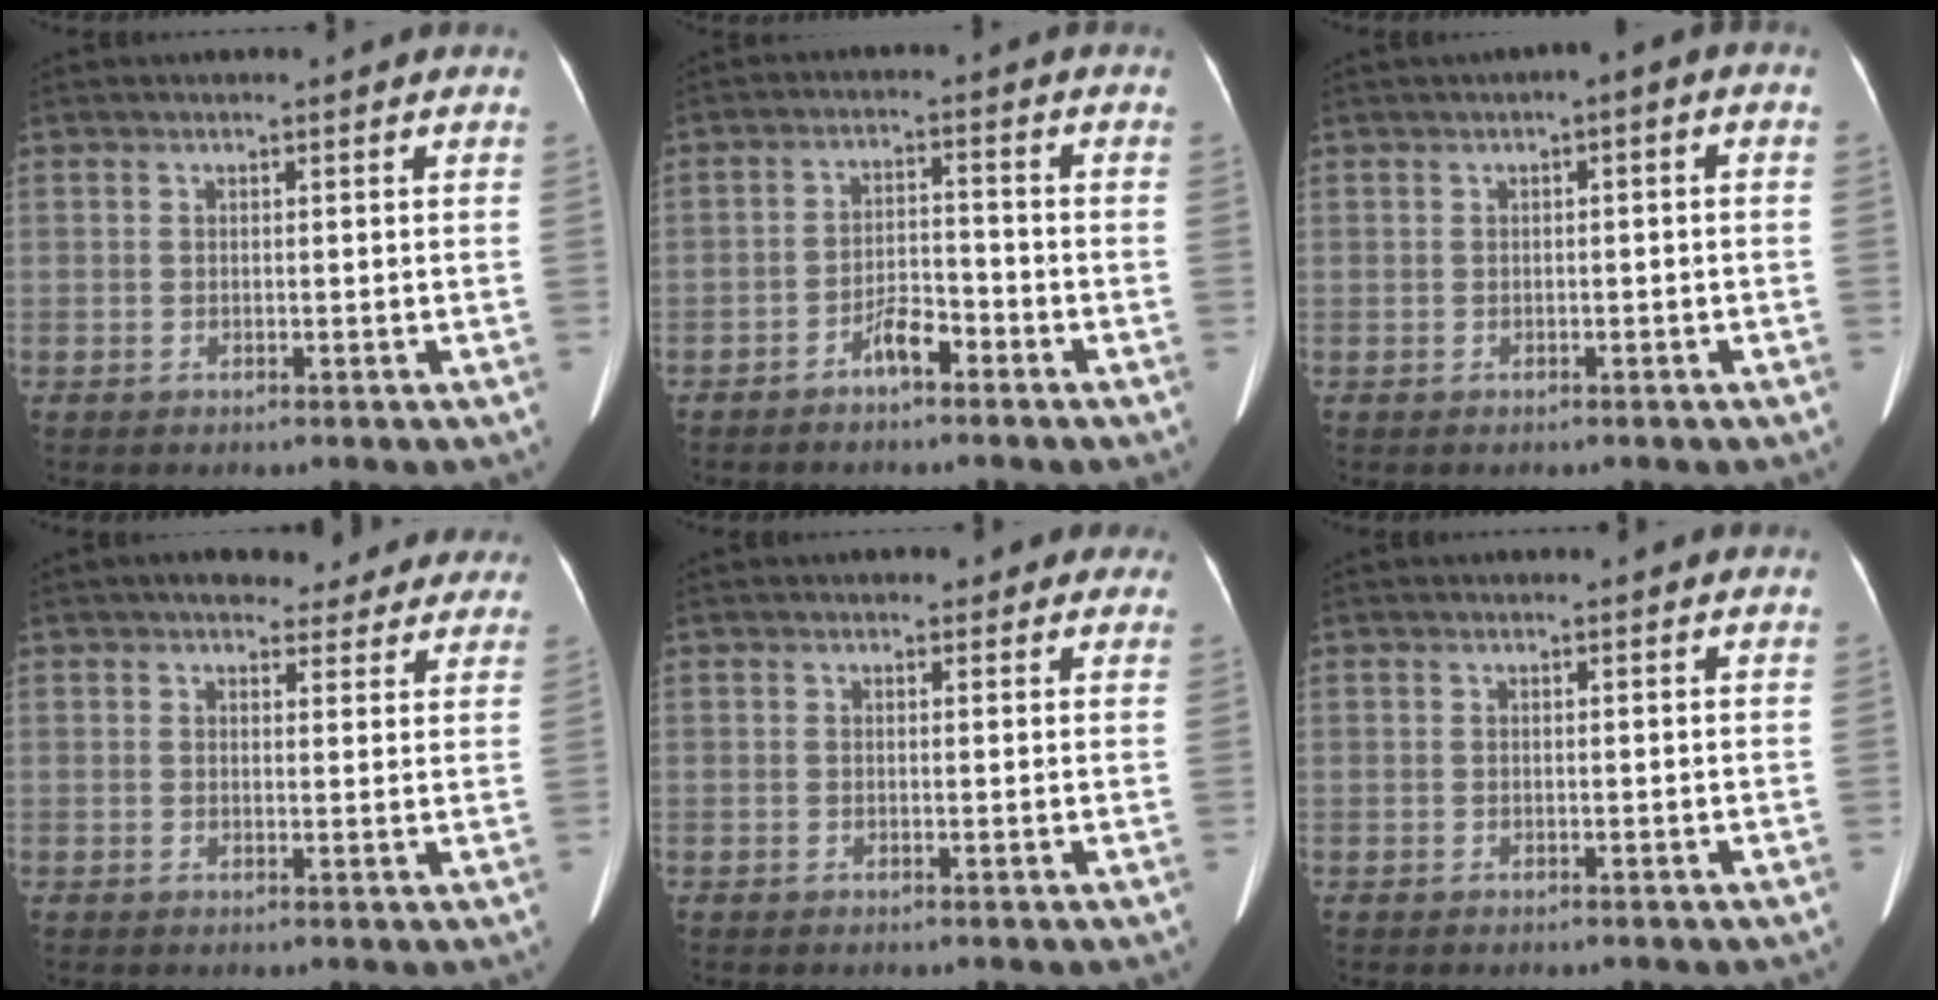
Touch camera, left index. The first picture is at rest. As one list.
[{"total": 4.1, "force": [-3.1, 1.1, 2.5], "torque": [-0.048, 0.006, -0.053]}, {"total": 1.9, "force": [-0.2, 0.6, 1.8], "torque": [-0.021, 0.015, -0.007]}, {"total": 11.3, "force": [9.7, 4.3, 3.7], "torque": [-0.012, 0.019, 0.104]}, {"total": 4.0, "force": [3.2, 2.0, 1.2], "torque": [0.008, 0.006, 0.025]}, {"total": 0.8, "force": [0.8, 0.0, 0.2], "torque": [-0.008, 0.005, 0.009]}]